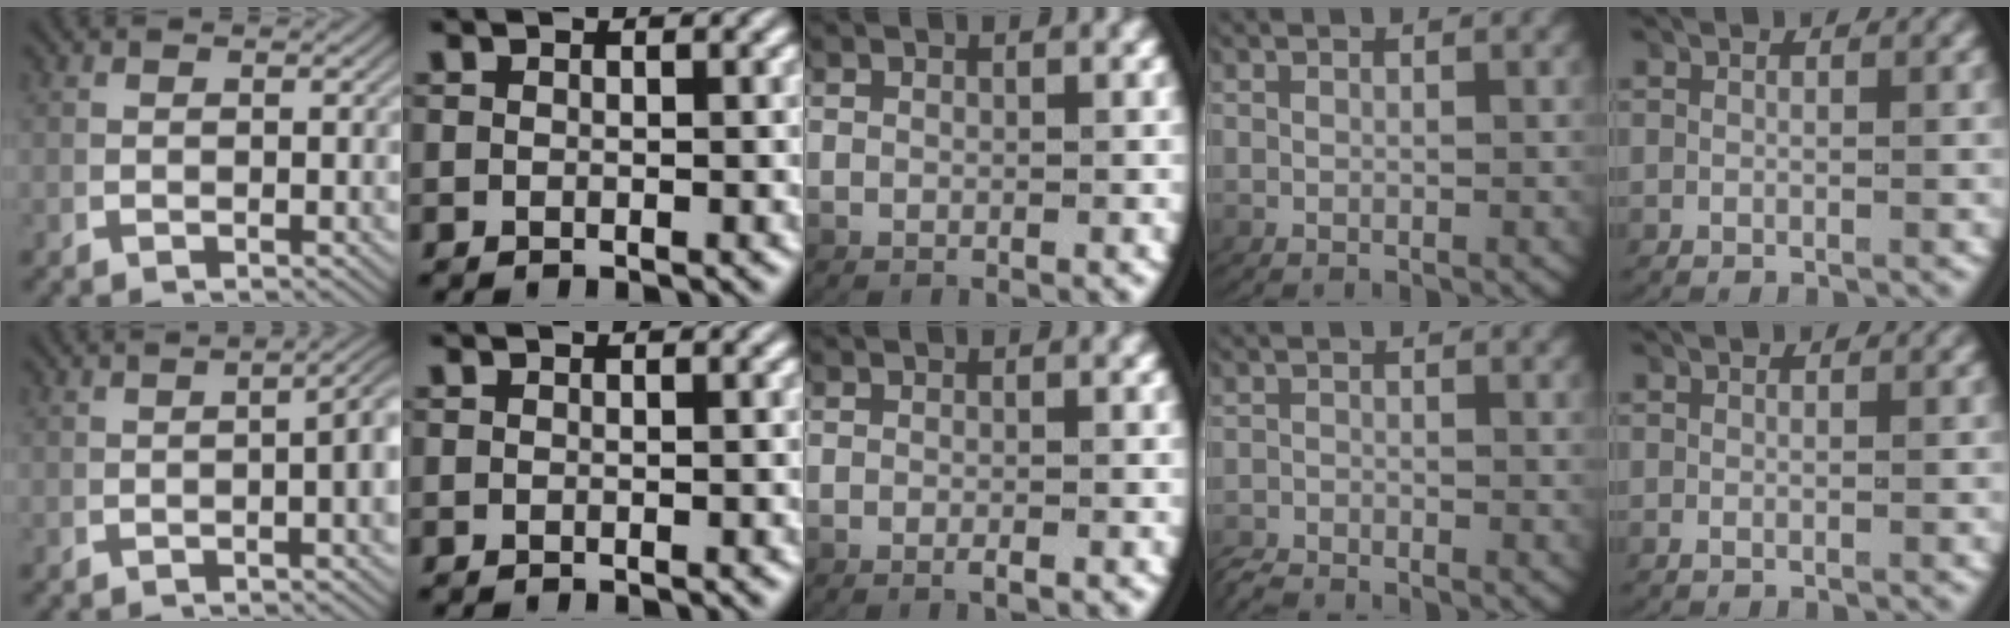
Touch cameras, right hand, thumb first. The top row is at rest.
{"thumb": {"total": 5.0, "force": [0.2, 2.1, 4.5], "torque": [-0.042, 0.010, -0.003]}, "middle": {"total": 1.0, "force": [-0.8, 0.4, 0.6], "torque": [-0.013, 0.006, -0.015]}, "ring": {"total": 1.9, "force": [-1.9, 0.3, 0.0], "torque": [-0.007, -0.012, -0.033]}}